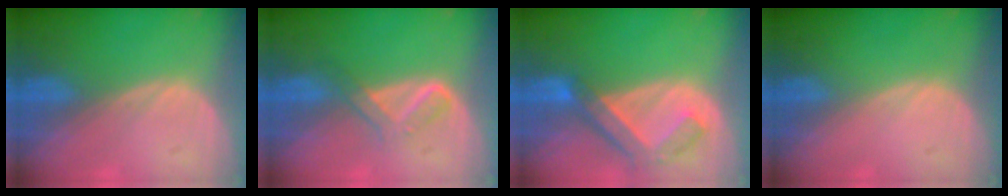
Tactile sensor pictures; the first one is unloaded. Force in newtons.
{"total": 3.6, "press": 3.6, "slide": 0.3}
{"total": 7.1, "press": 6.2, "slide": 3.5}
{"total": 0.0}